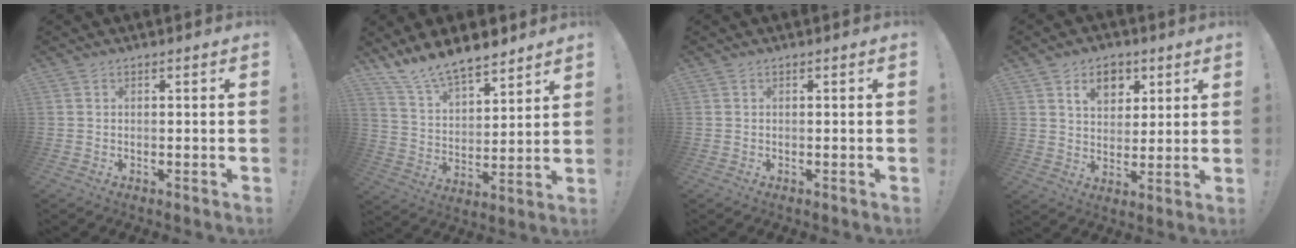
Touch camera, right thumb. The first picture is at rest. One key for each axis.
{"total": 12.0, "fx": 10.5, "fy": 4.0, "fz": 4.2, "tx": -0.096, "ty": -0.076, "tz": 0.198}
{"total": 0.0}
{"total": 10.0, "fx": 5.3, "fy": 7.5, "fz": 4.0, "tx": -0.051, "ty": -0.025, "tz": 0.100}